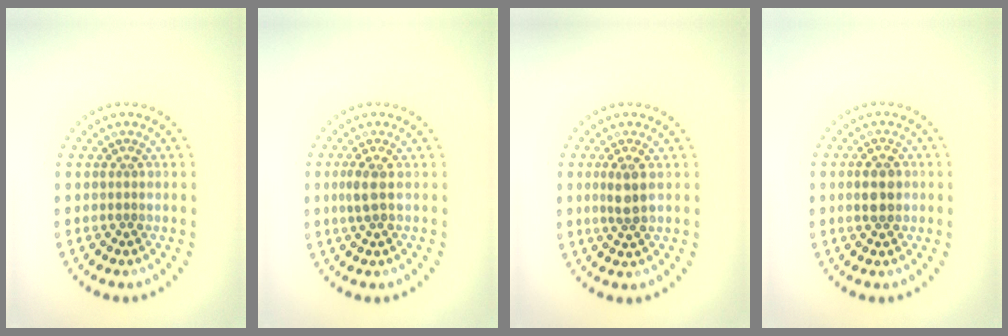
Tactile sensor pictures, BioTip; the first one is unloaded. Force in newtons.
{"total": 1.6, "press": 1.4, "slide": 0.7}
{"total": 2.0, "press": 1.9, "slide": 0.7}
{"total": 2.9, "press": 2.9, "slide": 0.1}